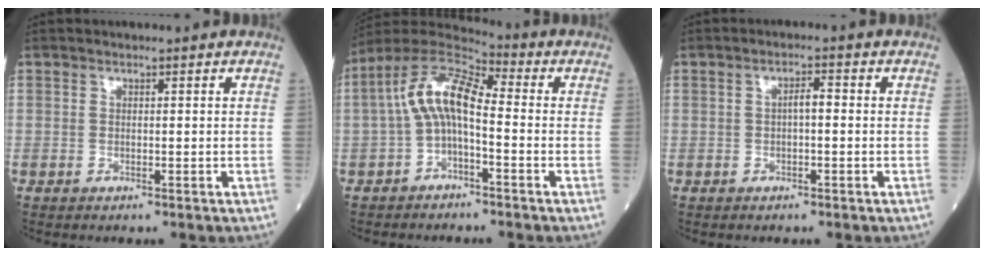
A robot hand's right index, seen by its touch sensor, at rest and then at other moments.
{"total": 9.3, "force": [-0.8, 3.4, 8.7], "torque": [-0.177, 0.034, -0.019]}
{"total": 2.0, "force": [-0.1, 0.4, 2.0], "torque": [-0.036, 0.003, -0.001]}